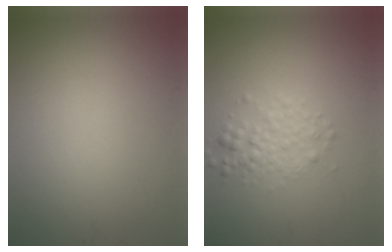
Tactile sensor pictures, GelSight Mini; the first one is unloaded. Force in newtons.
{"total": 2.4, "press": 2.4, "slide": 0.1}